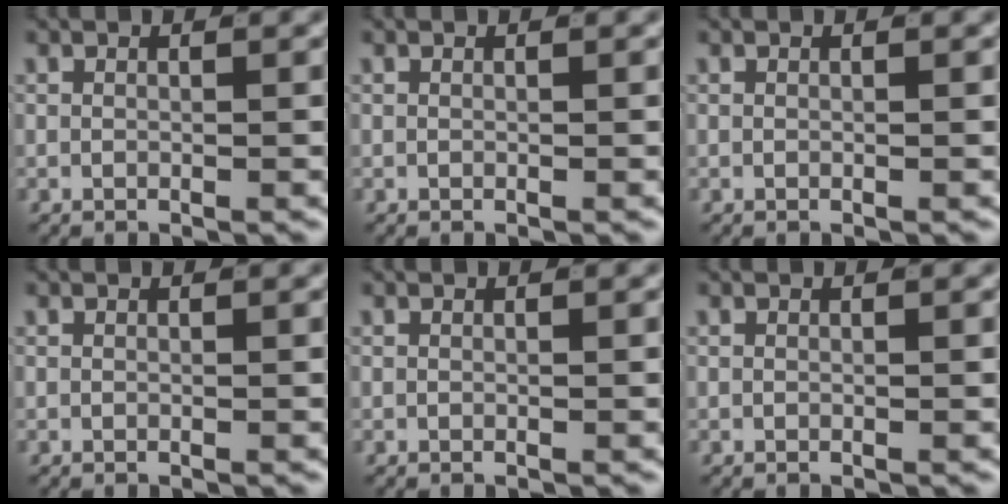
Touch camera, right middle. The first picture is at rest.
{"total": 0.0}
{"total": 0.0}
{"total": 0.0}
{"total": 0.0}
{"total": 0.0}